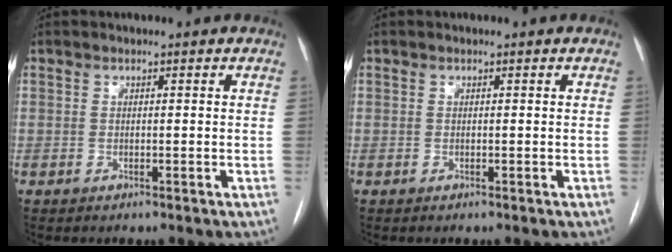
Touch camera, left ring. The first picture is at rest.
{"total": 0.0}